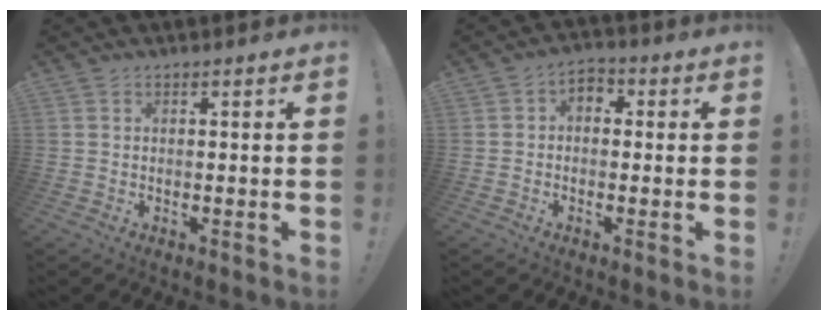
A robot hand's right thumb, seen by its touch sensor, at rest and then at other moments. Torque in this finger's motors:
{"motor_torque": [0.35, 1.00, 0.37, -0.45, -0.02]}